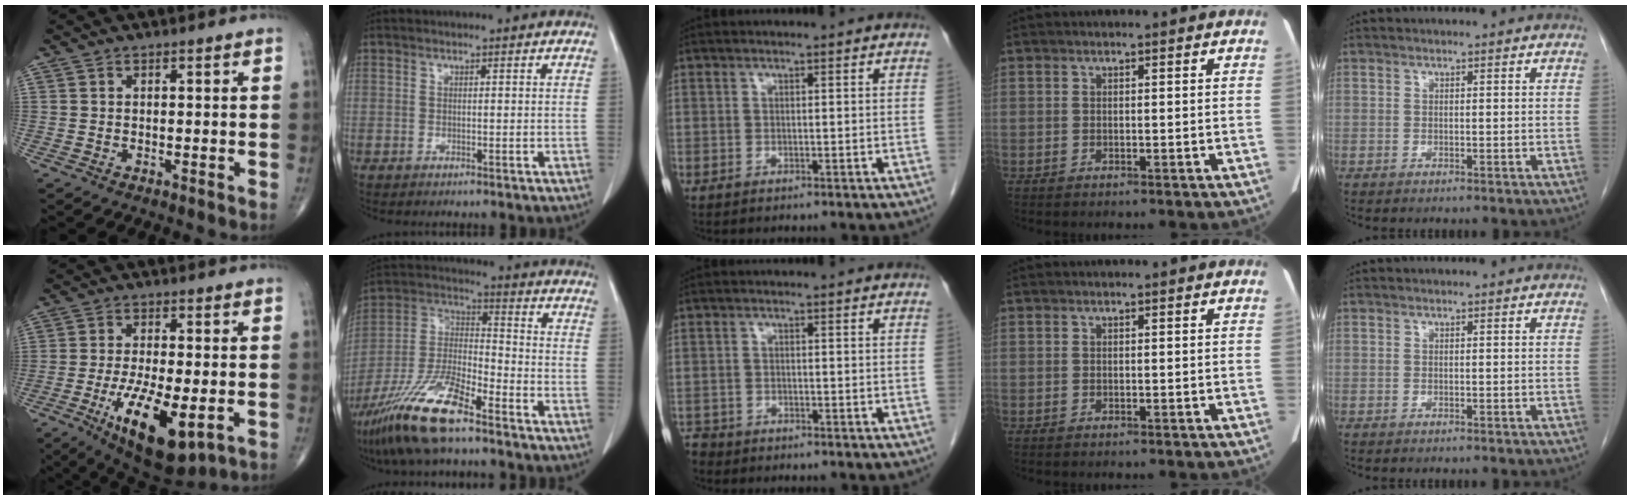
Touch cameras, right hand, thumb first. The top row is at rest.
{"thumb": {"total": 15.2, "force": [-5.2, 5.6, 13.1], "torque": [-0.220, -0.011, -0.071]}, "index": {"total": 14.3, "force": [-10.1, 2.8, 9.8], "torque": [-0.206, -0.010, -0.187]}, "middle": {"total": 2.4, "force": [-2.2, 0.9, 0.1], "torque": [-0.005, -0.004, -0.042]}}